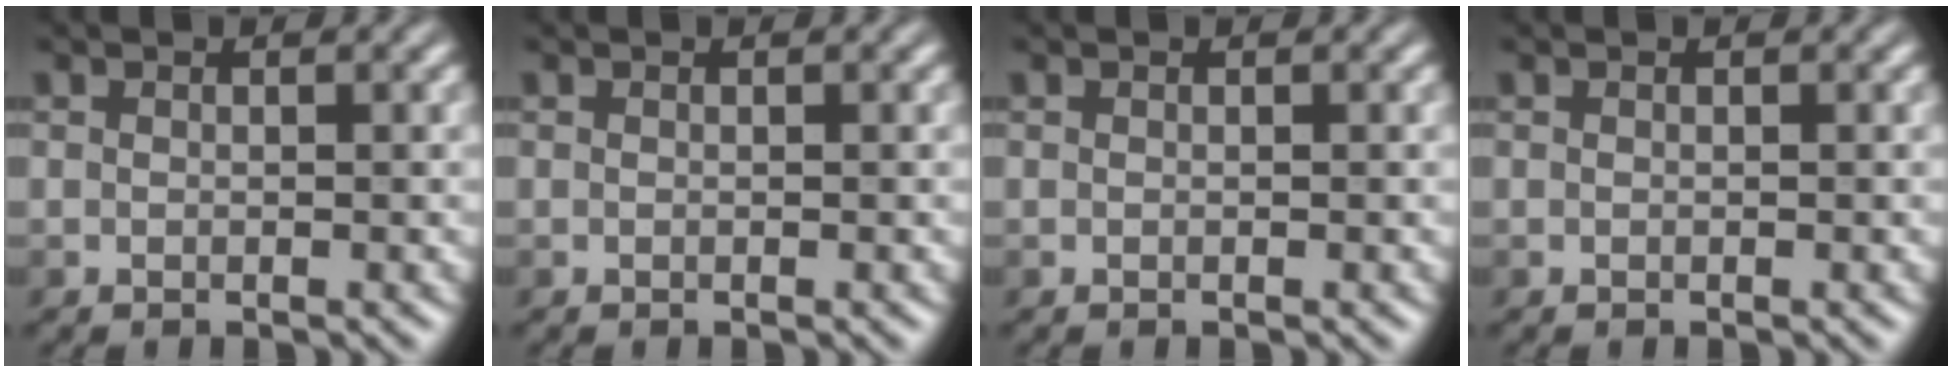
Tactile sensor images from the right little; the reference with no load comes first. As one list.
[{"total": 0.0}, {"total": 0.0}, {"total": 0.0}]